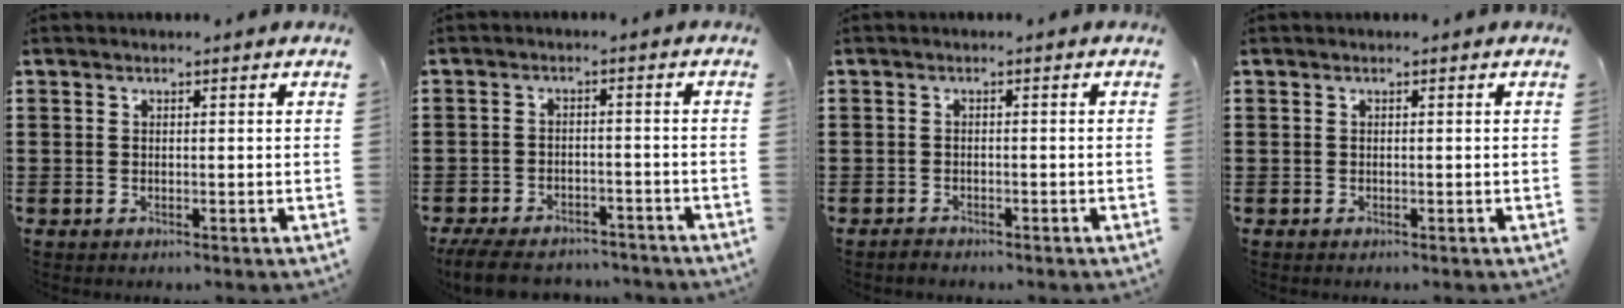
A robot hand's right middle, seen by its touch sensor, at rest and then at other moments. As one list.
[{"total": 5.0, "force": [-4.7, 1.0, 1.3], "torque": [-0.031, 0.004, -0.096]}, {"total": 1.0, "force": [-1.0, 0.3, 0.0], "torque": [-0.002, 0.003, -0.022]}, {"total": 0.0}]